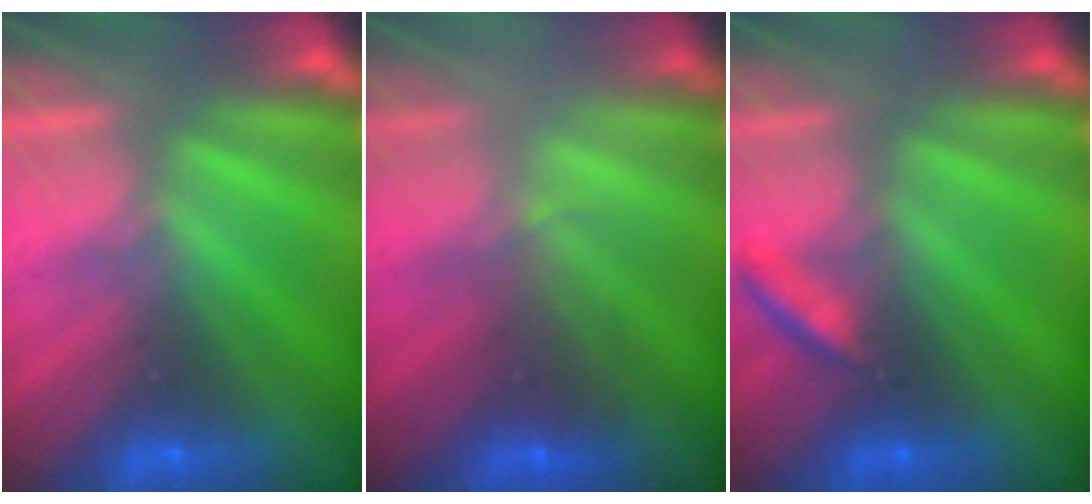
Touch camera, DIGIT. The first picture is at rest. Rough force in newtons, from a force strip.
{"total": 2.1}
{"total": 2.1}